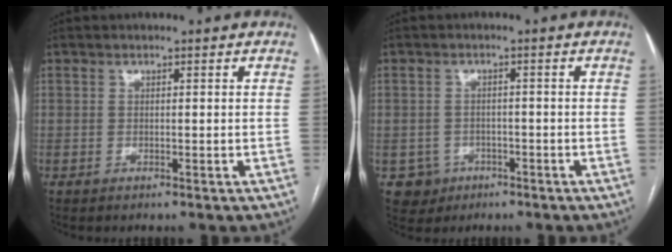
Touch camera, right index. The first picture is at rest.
{"total": 4.0, "force": [-1.7, 3.7, 0.0], "torque": [0.007, 0.012, -0.021]}